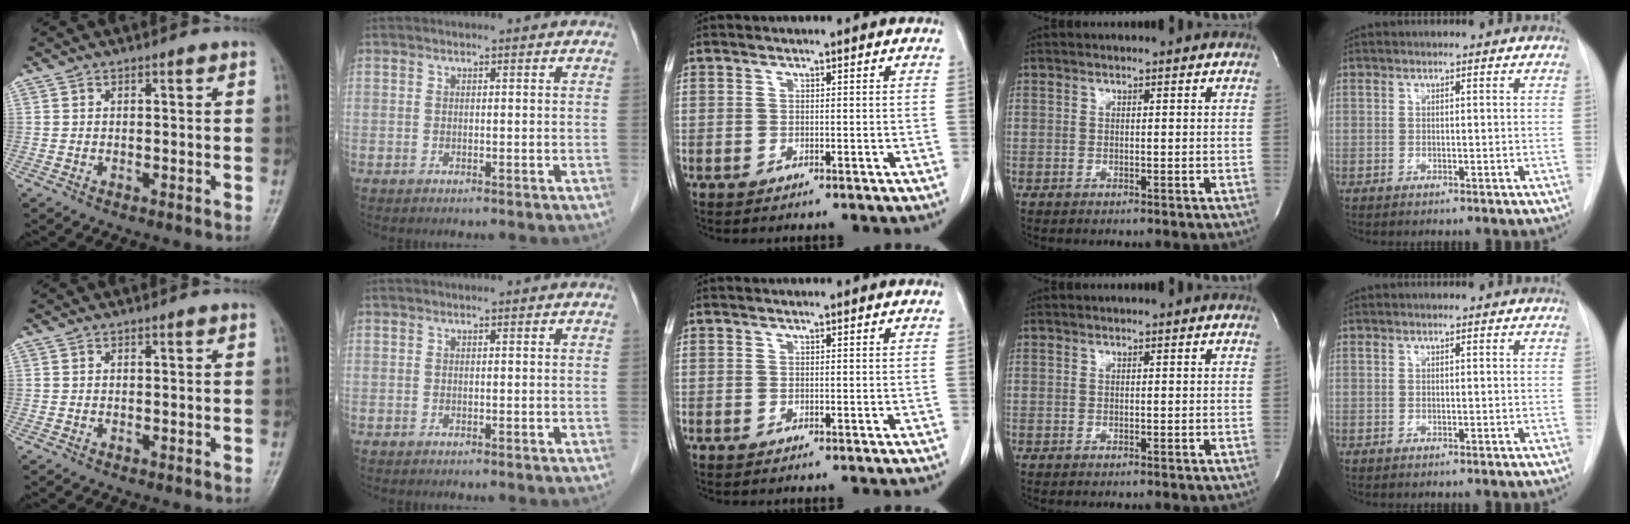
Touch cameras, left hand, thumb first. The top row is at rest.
{}